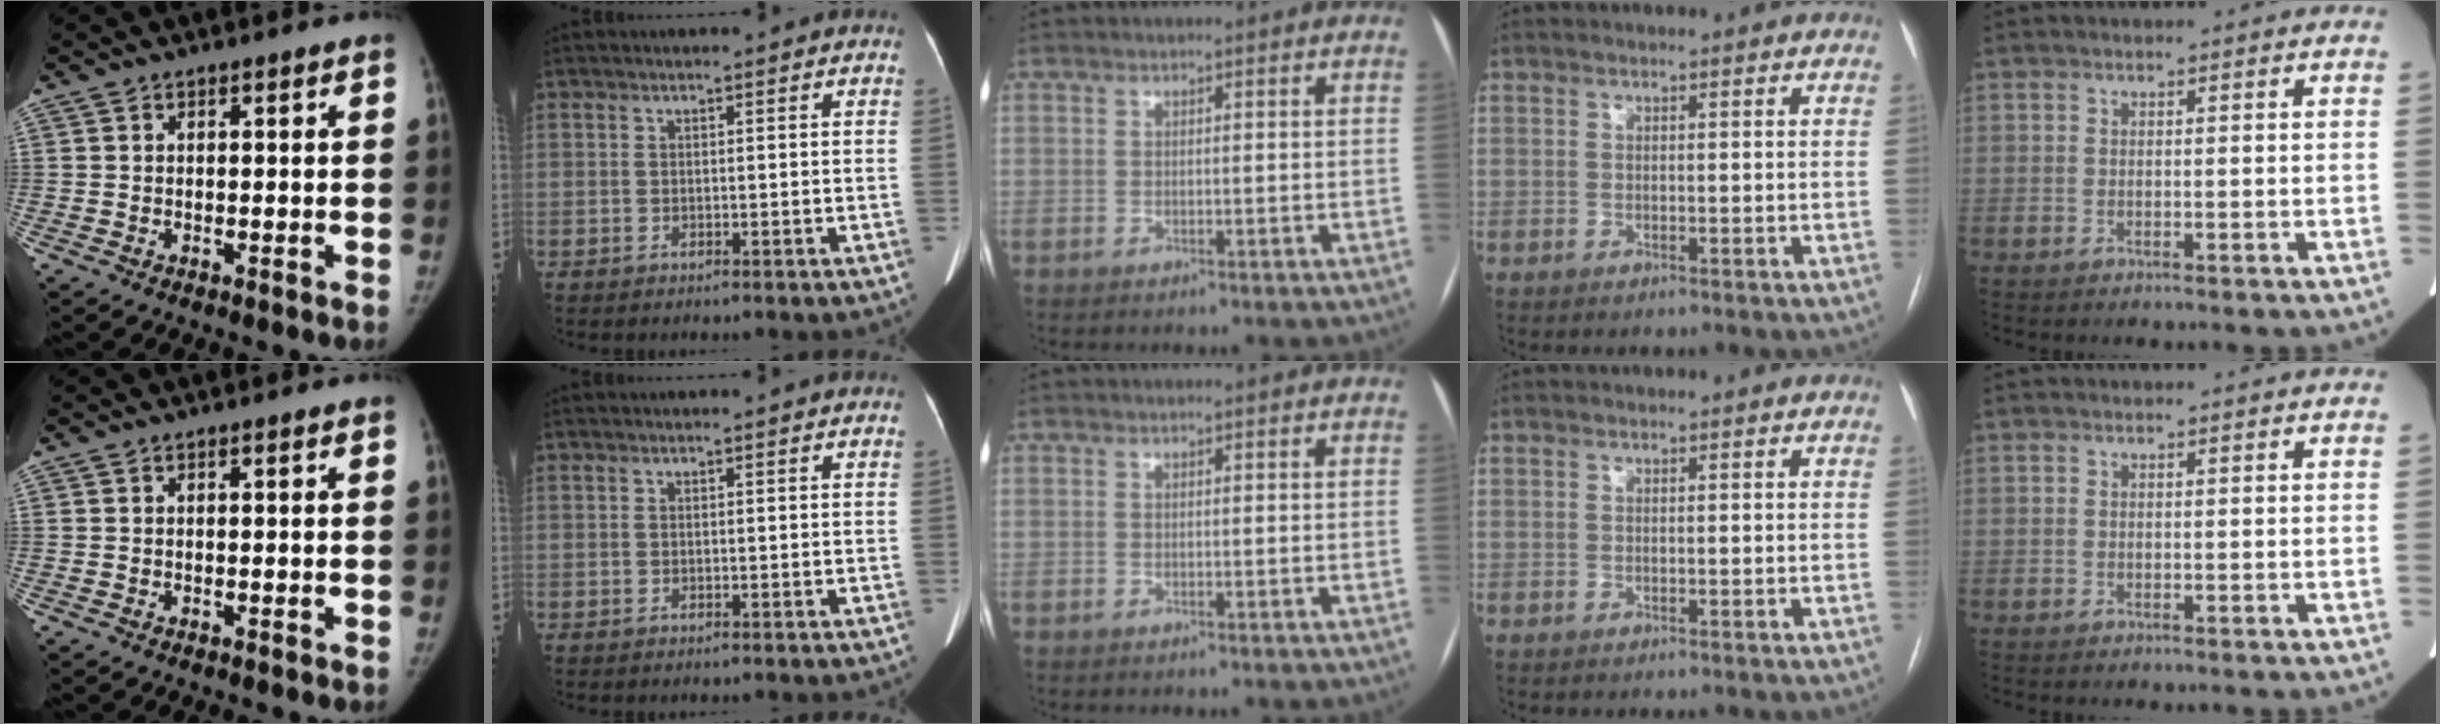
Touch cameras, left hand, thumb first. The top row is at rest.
{}